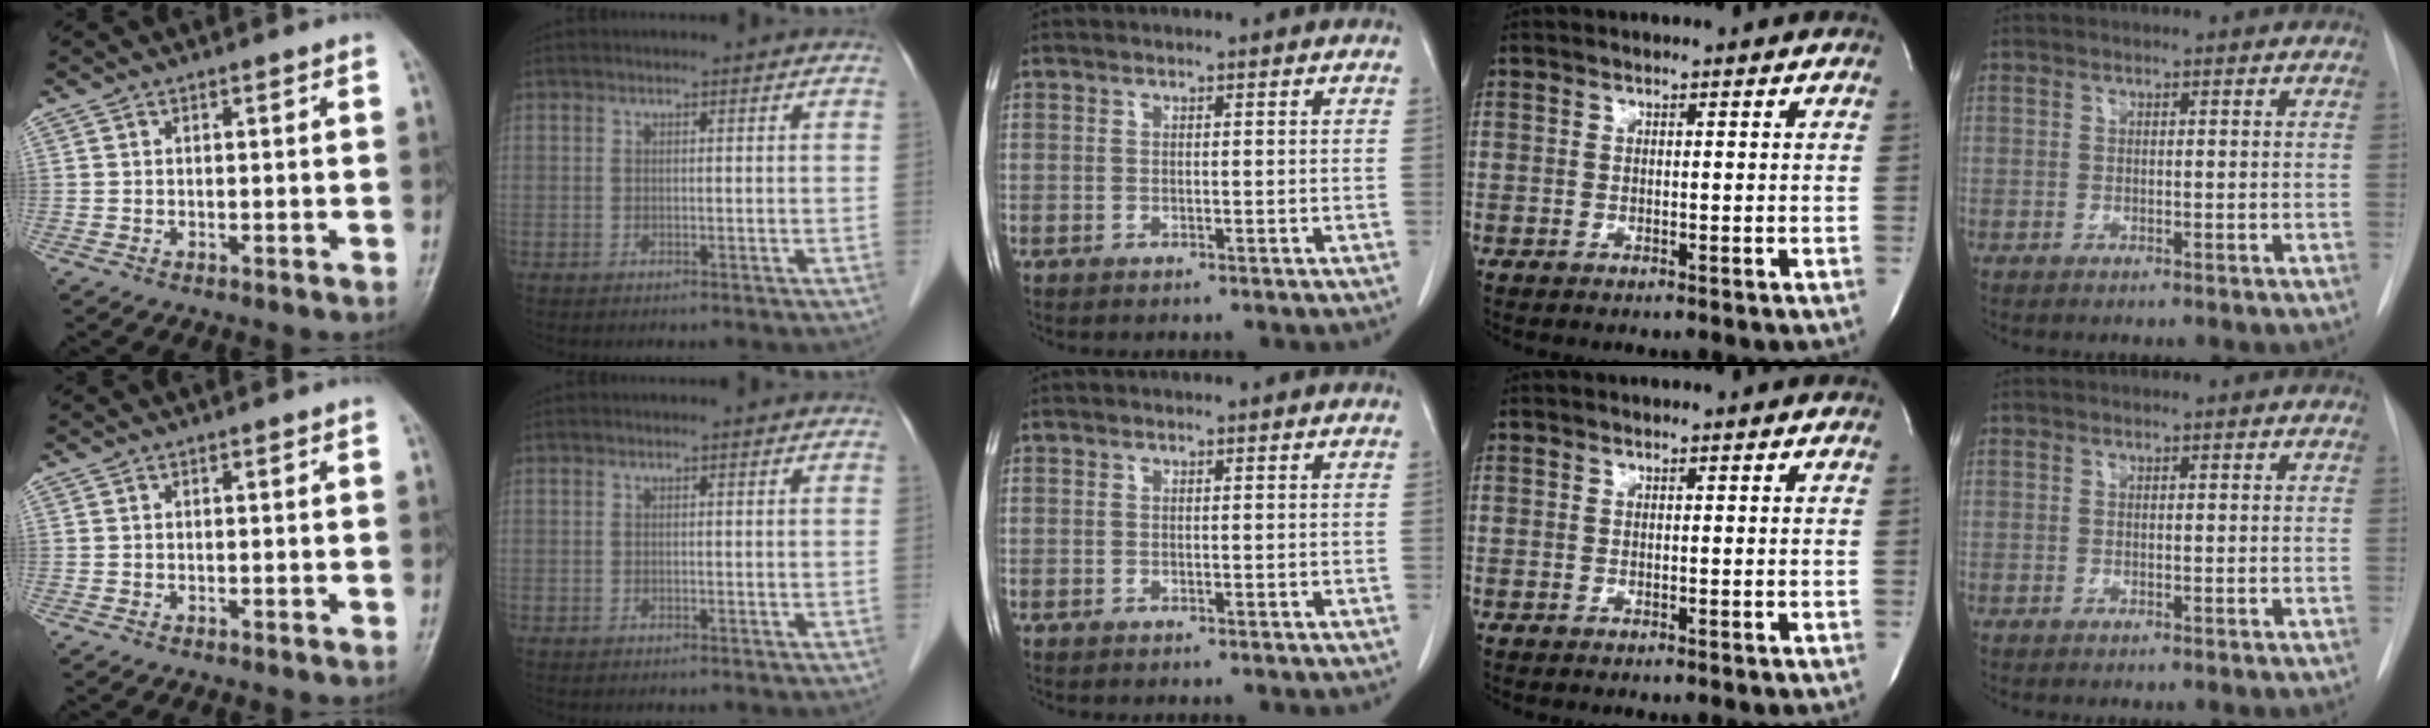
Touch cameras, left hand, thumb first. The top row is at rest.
{}